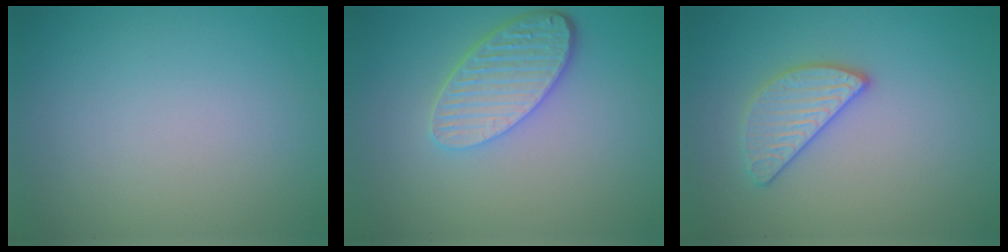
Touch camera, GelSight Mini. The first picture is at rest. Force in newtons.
{"total": 4.8, "press": 3.9, "slide": 2.8}
{"total": 2.8, "press": 2.7, "slide": 0.4}